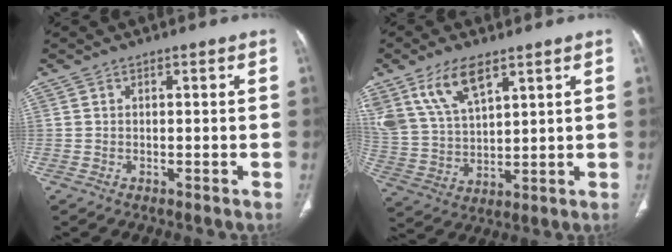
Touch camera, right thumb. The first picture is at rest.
{"total": 11.9, "force": [7.2, 5.4, 7.9], "torque": [-0.147, -0.022, 0.153]}